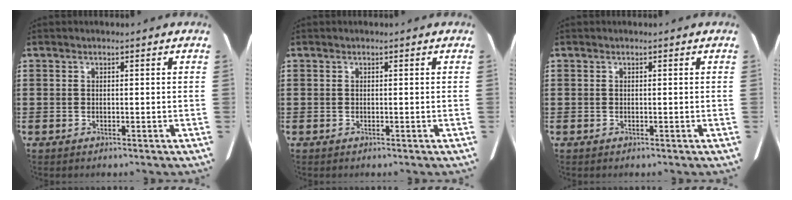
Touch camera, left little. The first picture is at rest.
{"total": 0.0}
{"total": 0.0}